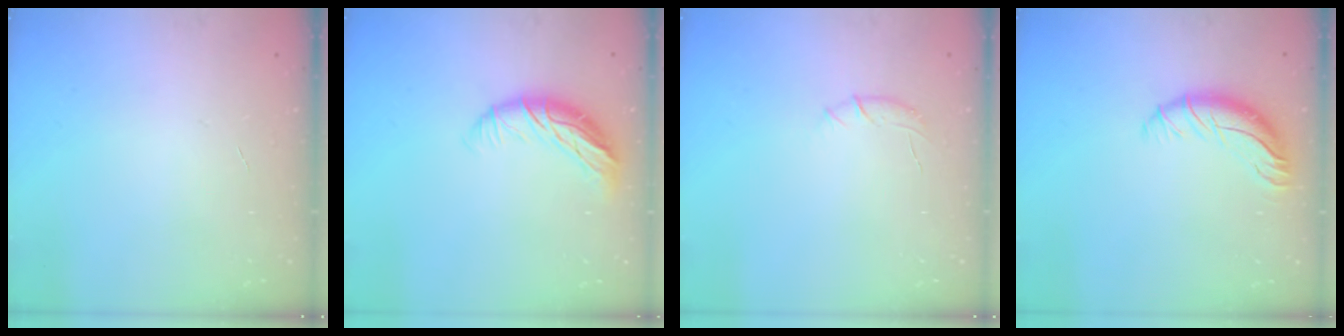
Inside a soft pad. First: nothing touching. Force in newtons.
{"total": 9.9, "press": 9.9, "slide": 0.4}
{"total": 6.5, "press": 6.3, "slide": 1.6}
{"total": 9.3, "press": 9.2, "slide": 1.4}